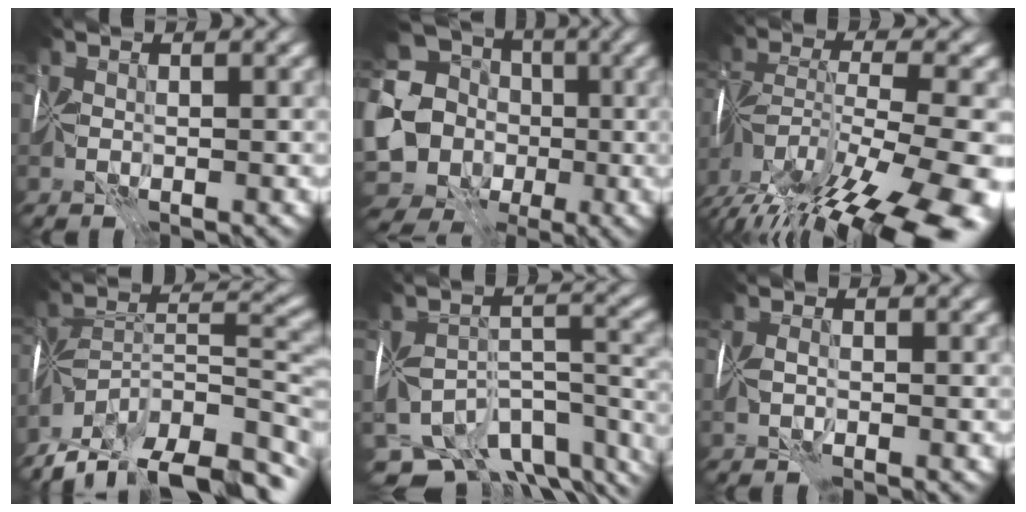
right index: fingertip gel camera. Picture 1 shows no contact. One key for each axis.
{"total": 17.6, "fx": -2.1, "fy": 16.5, "fz": 5.8, "tx": -0.153, "ty": 0.000, "tz": -0.065}
{"total": 17.0, "fx": -11.2, "fy": 5.2, "fz": 11.7, "tx": -0.208, "ty": -0.018, "tz": -0.162}
{"total": 15.0, "fx": -10.7, "fy": 5.8, "fz": 8.7, "tx": -0.181, "ty": 0.004, "tz": -0.162}
{"total": 10.2, "fx": -7.6, "fy": 5.0, "fz": 4.5, "tx": -0.074, "ty": -0.002, "tz": -0.107}
{"total": 1.5, "fx": -0.9, "fy": 0.6, "fz": 1.0, "tx": -0.015, "ty": 0.001, "tz": -0.017}